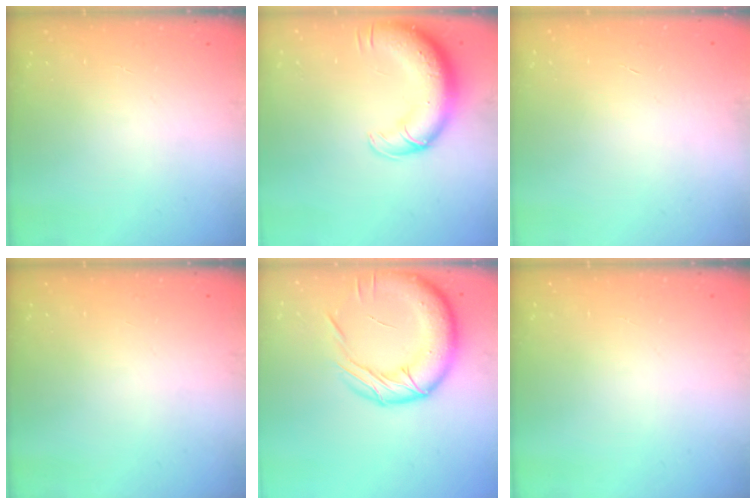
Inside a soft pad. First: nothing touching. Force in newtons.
{"total": 14.4, "press": 14.0, "slide": 3.4}
{"total": 0.6, "press": 0.6, "slide": 0.2}
{"total": 0.0}
{"total": 20.3, "press": 19.9, "slide": 4.2}
{"total": 0.0}